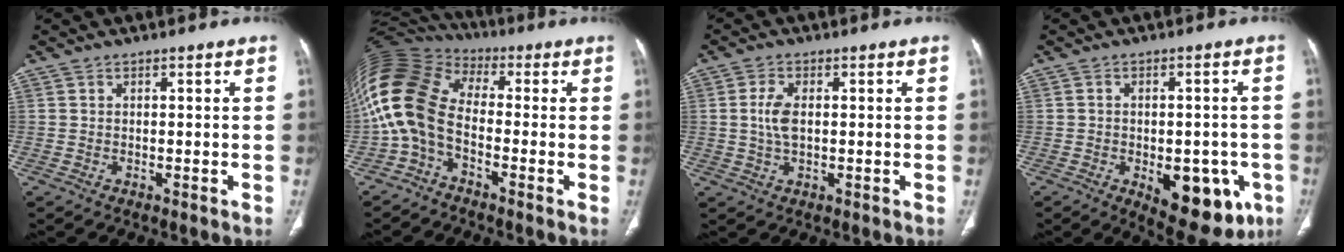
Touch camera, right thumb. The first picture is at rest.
{"total": 14.6, "force": [-2.7, 9.3, 10.9], "torque": [-0.231, 0.062, -0.069]}
{"total": 4.5, "force": [0.4, 2.4, 3.8], "torque": [-0.088, 0.002, 0.009]}
{"total": 14.4, "force": [-5.4, 7.6, 11.0], "torque": [-0.114, 0.008, -0.056]}